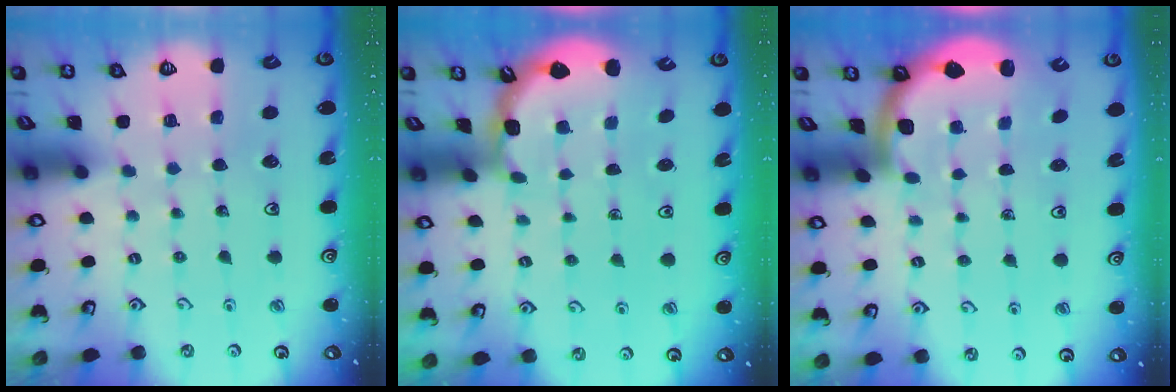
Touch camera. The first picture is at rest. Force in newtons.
{"total": 2.1, "press": 2.1, "slide": 0.2}
{"total": 1.9, "press": 1.9, "slide": 0.3}